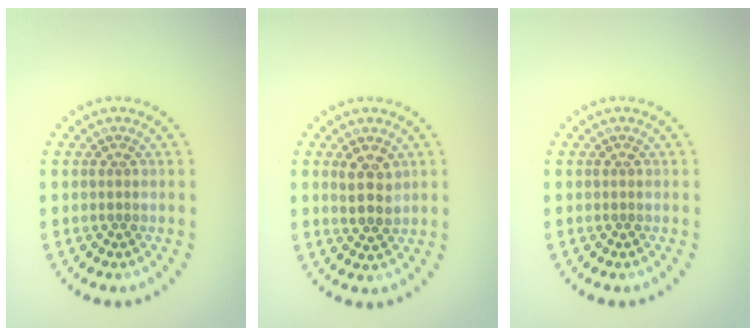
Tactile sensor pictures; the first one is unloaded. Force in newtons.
{"total": 2.4, "press": 2.3, "slide": 0.7}
{"total": 0.0}